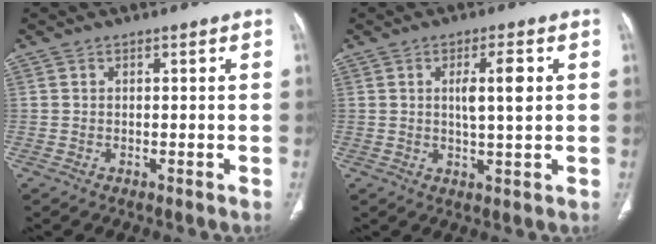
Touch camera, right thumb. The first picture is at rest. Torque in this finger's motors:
{"motor_torque": [-0.30, -0.35, 0.28, 0.49, 0.05]}